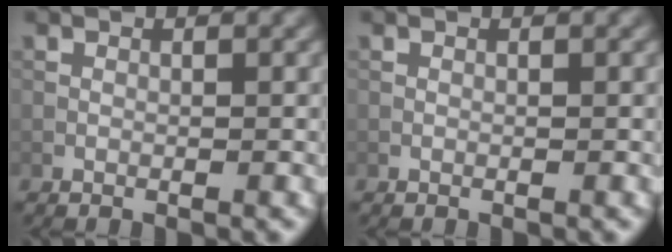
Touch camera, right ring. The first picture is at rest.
{"total": 0.0}